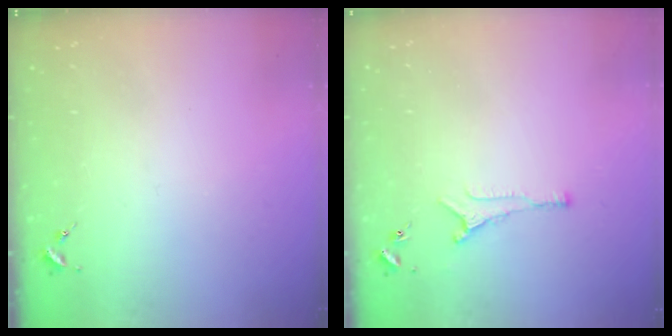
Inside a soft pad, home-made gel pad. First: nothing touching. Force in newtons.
{"total": 6.0, "press": 5.9, "slide": 0.8}